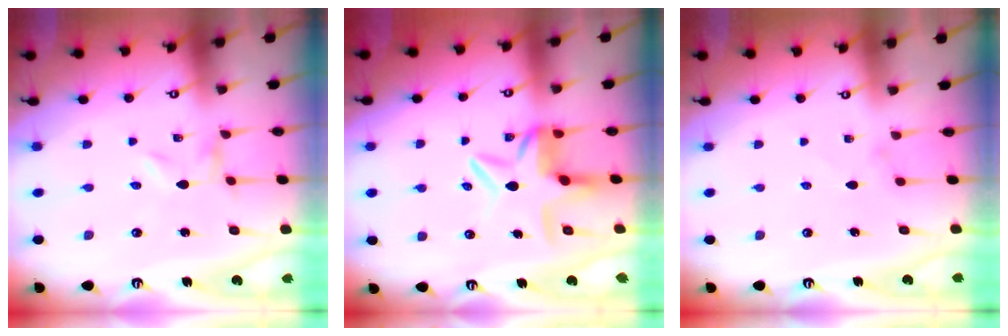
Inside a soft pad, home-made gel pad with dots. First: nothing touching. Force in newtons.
{"total": 8.5, "press": 8.3, "slide": 2.0}
{"total": 1.4, "press": 1.3, "slide": 0.3}